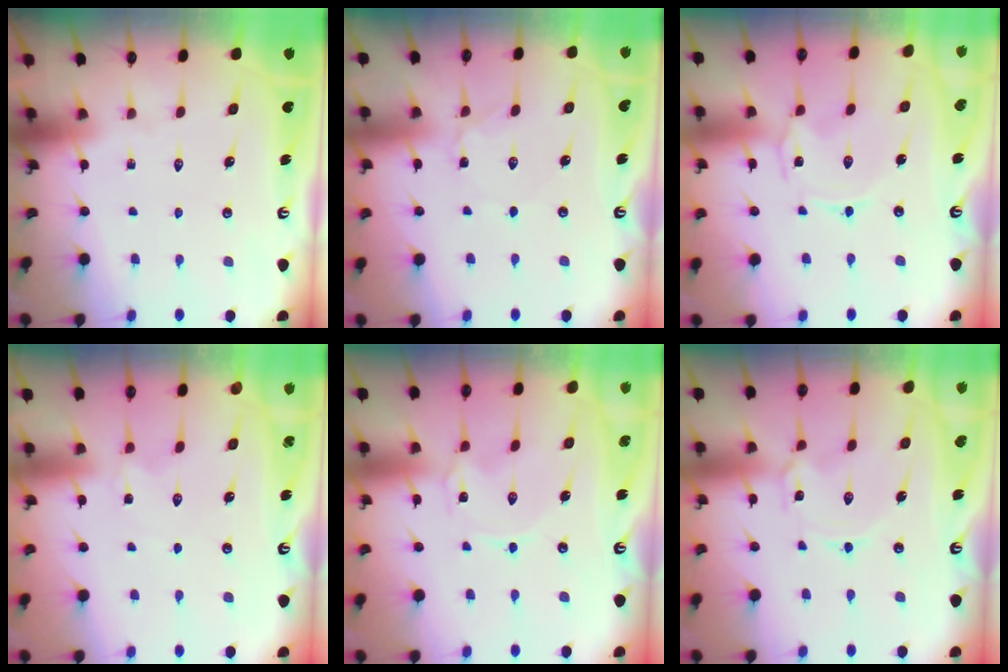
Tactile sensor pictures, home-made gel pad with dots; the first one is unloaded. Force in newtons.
{"total": 1.0, "press": 1.0, "slide": 0.1}
{"total": 0.9, "press": 0.8, "slide": 0.3}
{"total": 2.2, "press": 2.2, "slide": 0.3}
{"total": 0.0}
{"total": 1.5, "press": 1.4, "slide": 0.2}